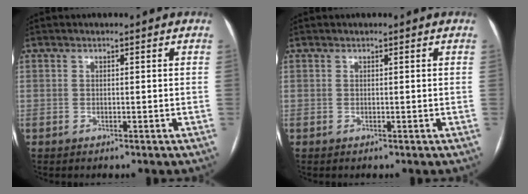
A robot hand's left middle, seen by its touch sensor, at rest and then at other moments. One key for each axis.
{"total": 0.0}